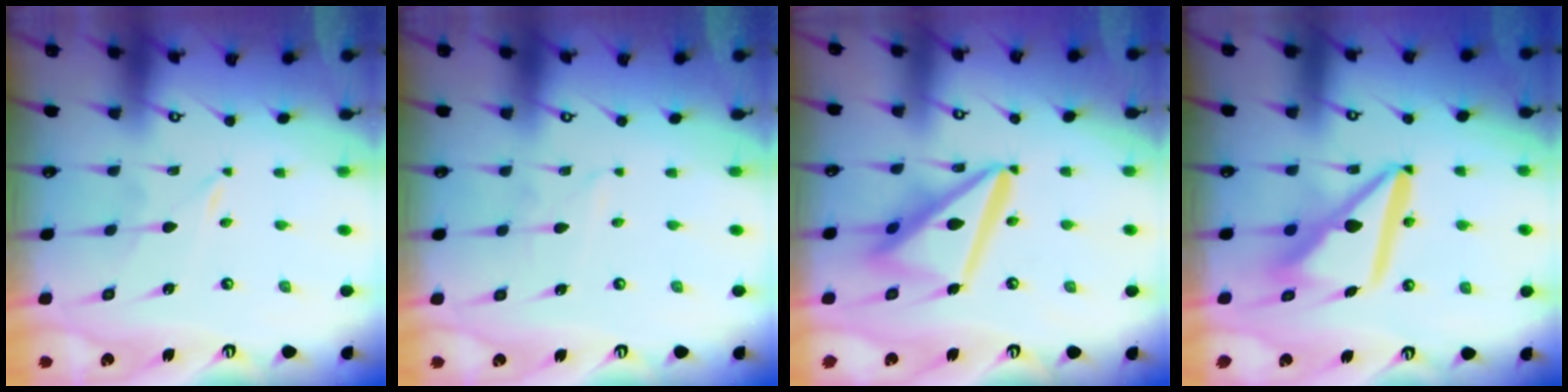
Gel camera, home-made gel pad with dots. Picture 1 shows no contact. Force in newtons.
{"total": 0.9, "press": 0.9, "slide": 0.1}
{"total": 17.0, "press": 16.9, "slide": 2.1}
{"total": 13.2, "press": 13.2, "slide": 1.5}